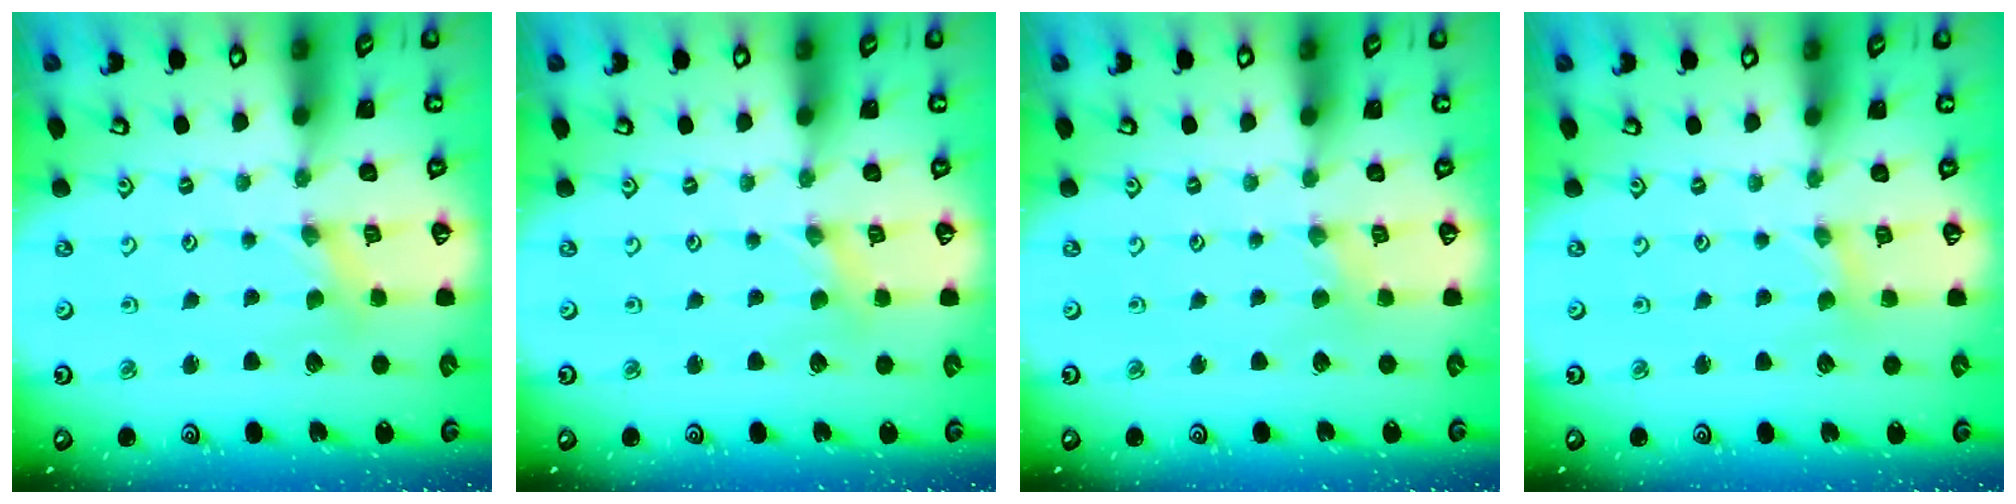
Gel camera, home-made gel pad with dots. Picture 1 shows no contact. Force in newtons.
{"total": 0.0}
{"total": 1.2, "press": 1.2, "slide": 0.3}
{"total": 1.4, "press": 1.4, "slide": 0.2}